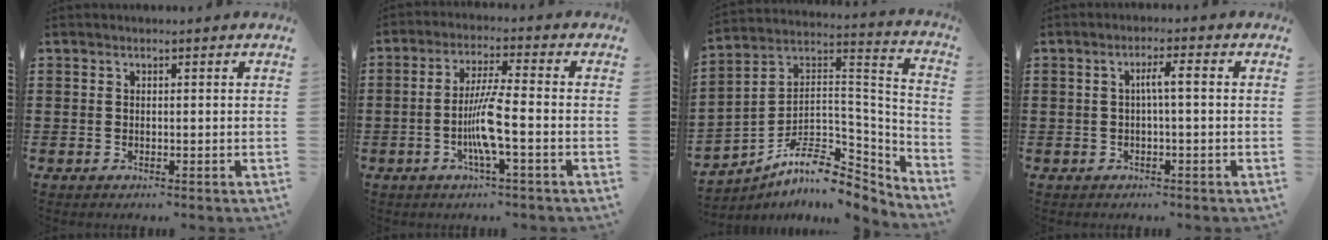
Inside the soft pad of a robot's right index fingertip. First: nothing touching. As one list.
[{"total": 7.1, "force": [-2.1, 0.2, 6.8], "torque": [-0.137, -0.013, -0.046]}, {"total": 8.5, "force": [-6.3, 3.8, 4.2], "torque": [-0.085, -0.003, -0.120]}, {"total": 2.9, "force": [-0.1, 0.1, 2.9], "torque": [-0.054, 0.002, -0.006]}]